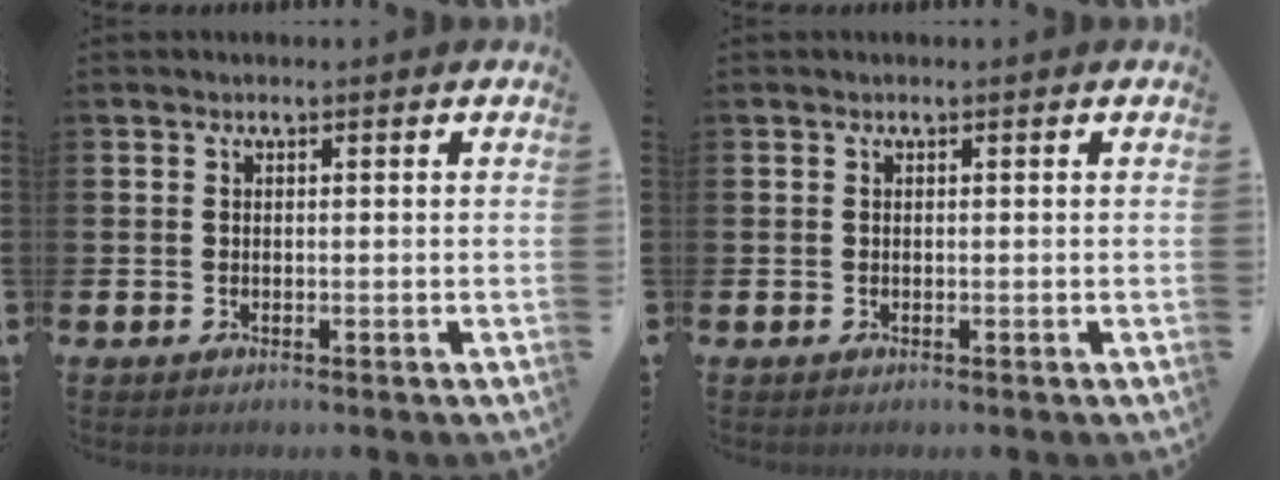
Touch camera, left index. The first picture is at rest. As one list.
[{"total": 0.0}]